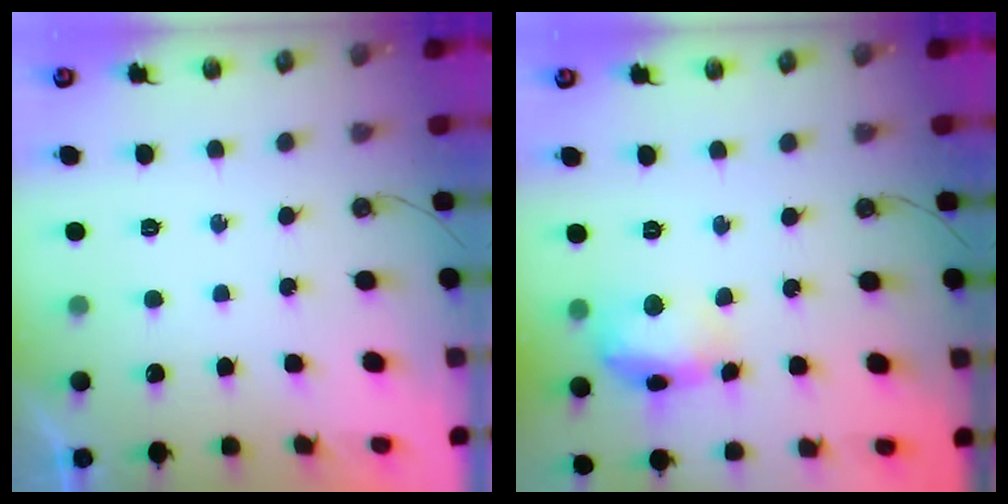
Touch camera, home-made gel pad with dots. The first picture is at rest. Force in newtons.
{"total": 13.8, "press": 13.8, "slide": 1.0}